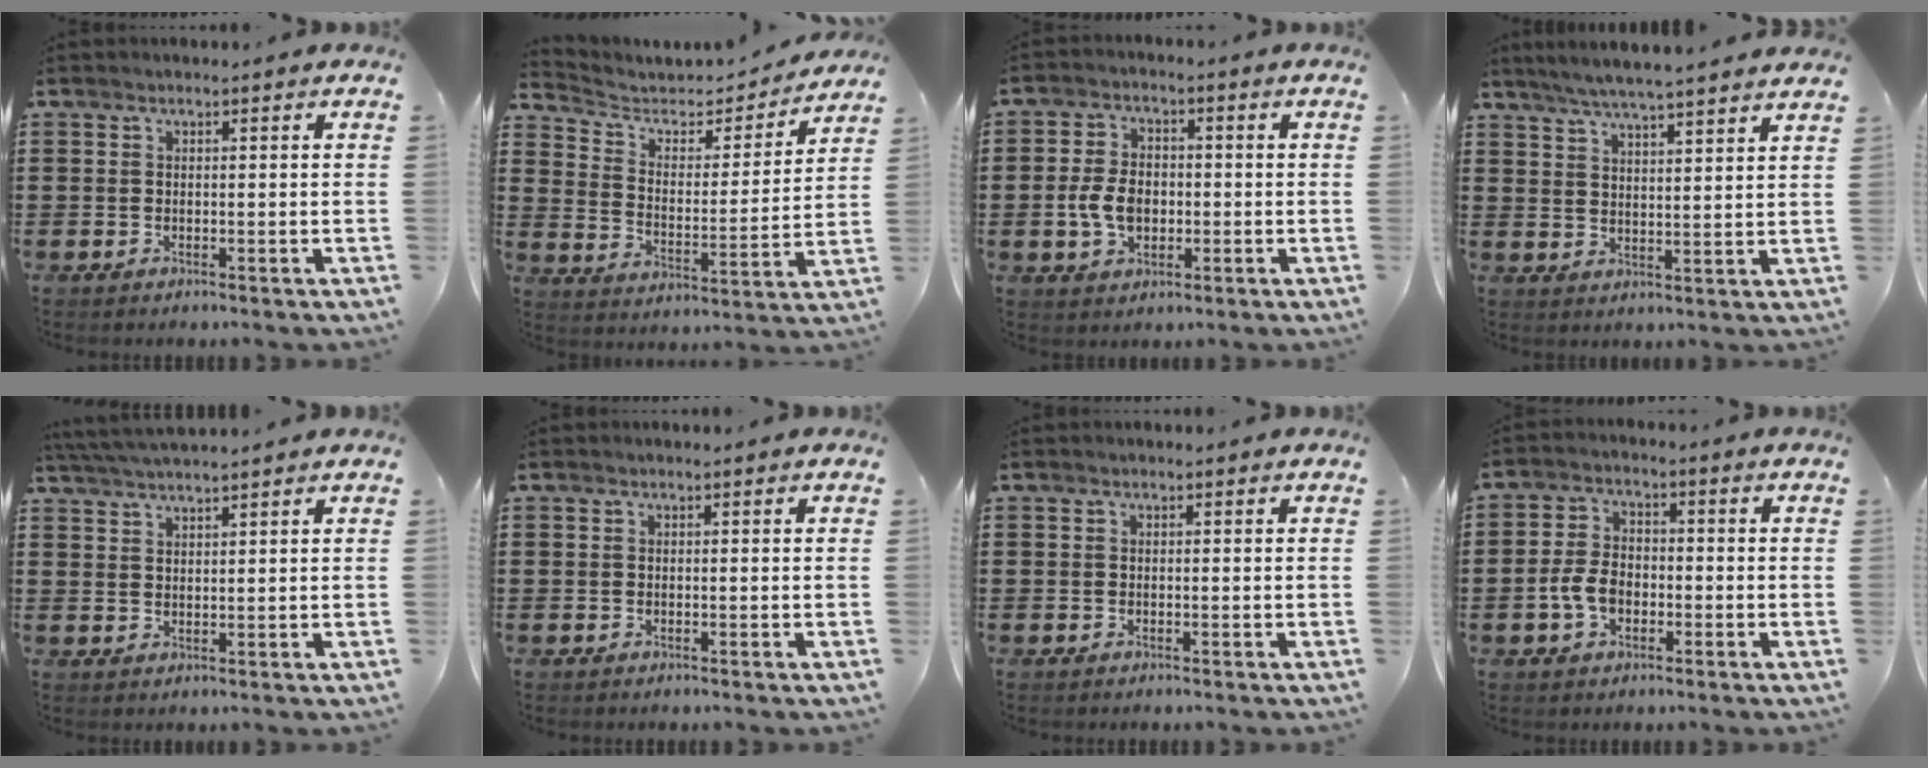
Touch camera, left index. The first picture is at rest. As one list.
[{"total": 4.0, "force": [3.3, 2.0, 1.0], "torque": [-0.043, -0.020, 0.050]}, {"total": 6.1, "force": [-0.9, 4.0, 4.4], "torque": [-0.104, 0.004, -0.022]}, {"total": 4.8, "force": [4.5, -0.6, 1.6], "torque": [-0.047, -0.020, 0.078]}, {"total": 3.4, "force": [3.2, -0.5, 0.8], "torque": [-0.026, -0.007, 0.060]}, {"total": 0.0}, {"total": 0.0}, {"total": 5.3, "force": [-1.5, 3.4, 3.8], "torque": [-0.095, 0.001, -0.034]}]